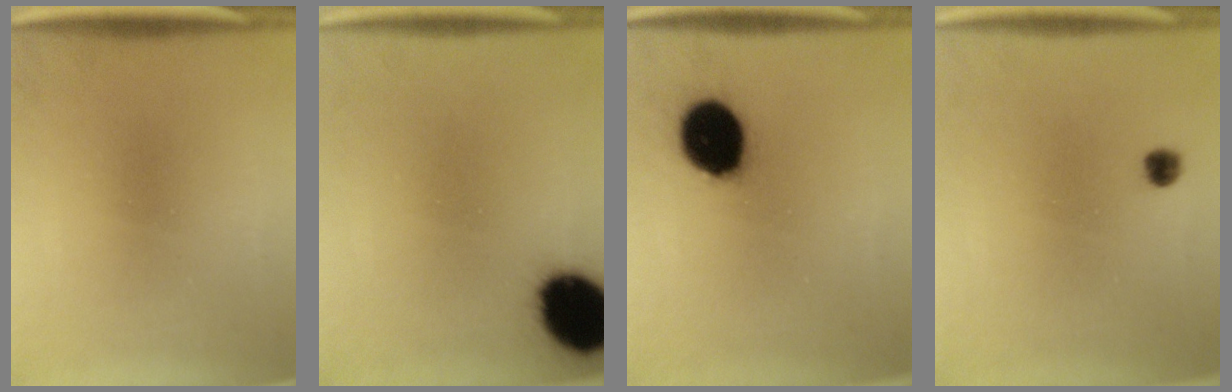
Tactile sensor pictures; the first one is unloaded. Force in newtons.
{"total": 15.4}
{"total": 14.3}
{"total": 2.4}